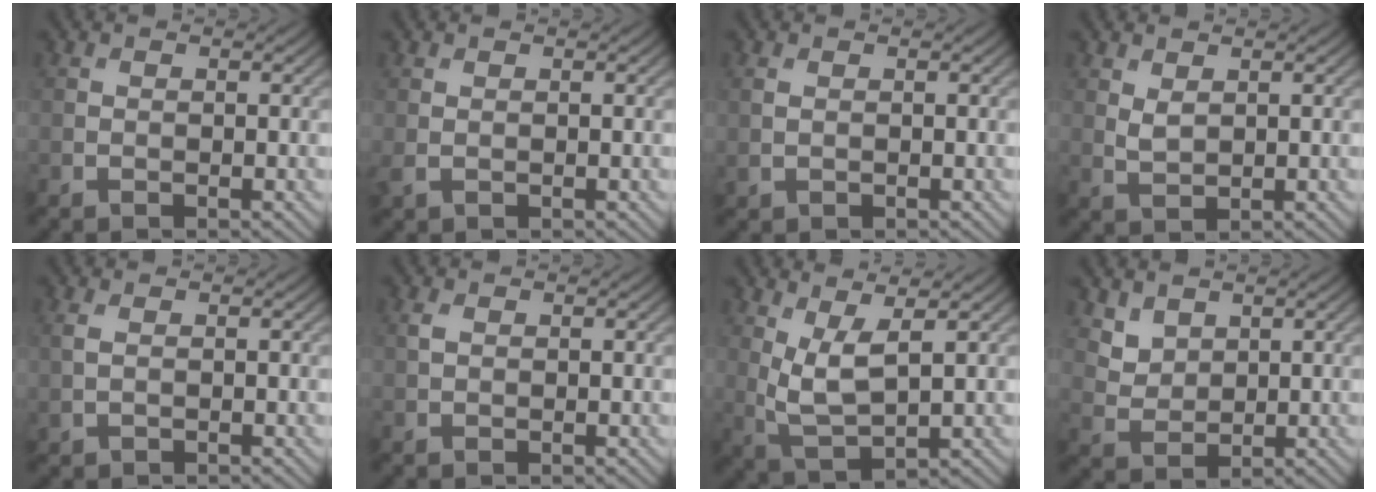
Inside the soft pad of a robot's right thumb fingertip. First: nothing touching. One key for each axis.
{"total": 1.1, "fx": 0.0, "fy": 0.6, "fz": 0.8, "tx": -0.027, "ty": -0.003, "tz": 0.003}
{"total": 1.2, "fx": 0.2, "fy": 0.7, "fz": 0.9, "tx": -0.028, "ty": -0.001, "tz": 0.007}
{"total": 1.8, "fx": 1.0, "fy": 0.9, "fz": 1.2, "tx": -0.033, "ty": -0.005, "tz": 0.025}
{"total": 1.5, "fx": 0.4, "fy": 0.8, "fz": 1.3, "tx": -0.040, "ty": 0.002, "tz": 0.008}
{"total": 1.1, "fx": 0.4, "fy": 0.7, "fz": 0.7, "tx": -0.021, "ty": 0.002, "tz": 0.008}
{"total": 5.6, "fx": 1.9, "fy": 1.9, "fz": 4.9, "tx": -0.114, "ty": -0.006, "tz": 0.045}
{"total": 3.5, "fx": 2.4, "fy": 2.2, "fz": 1.2, "tx": -0.039, "ty": -0.015, "tz": 0.058}